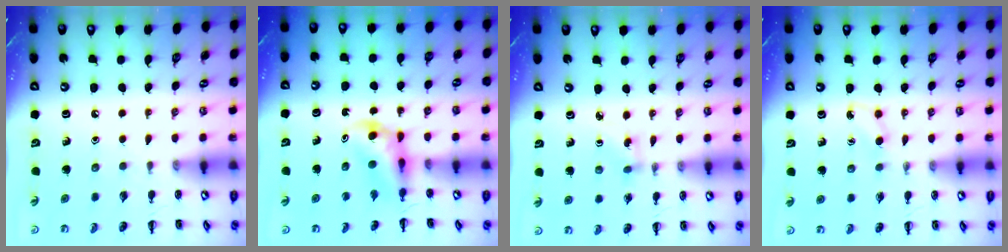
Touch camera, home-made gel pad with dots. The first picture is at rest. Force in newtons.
{"total": 3.7, "press": 3.6, "slide": 0.9}
{"total": 2.9, "press": 2.7, "slide": 1.1}
{"total": 3.1, "press": 2.9, "slide": 1.1}